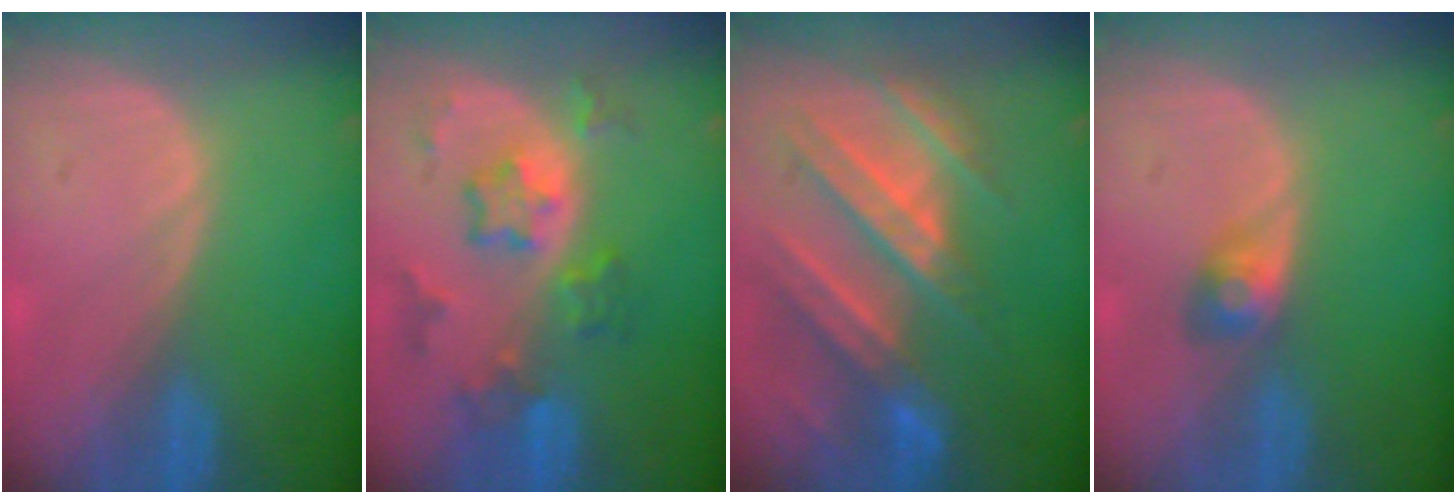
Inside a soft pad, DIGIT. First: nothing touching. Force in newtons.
{"total": 7.8, "press": 6.8, "slide": 3.9}
{"total": 10.1, "press": 9.6, "slide": 3.3}
{"total": 2.9, "press": 2.6, "slide": 1.1}